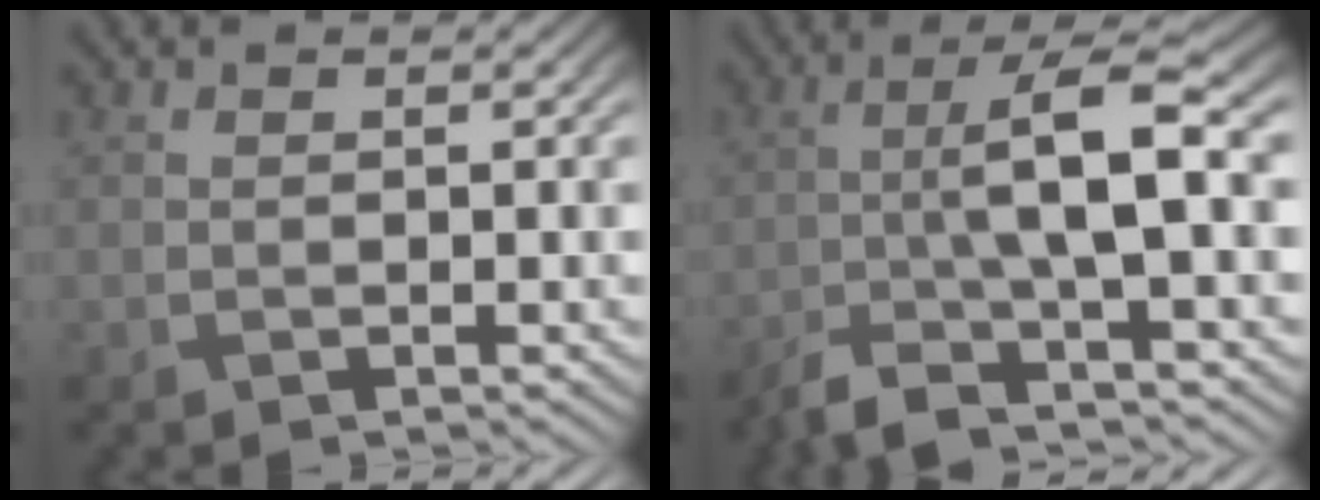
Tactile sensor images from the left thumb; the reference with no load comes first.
{"total": 8.7, "force": [-3.1, 1.6, 7.9], "torque": [-0.148, 0.008, -0.073]}